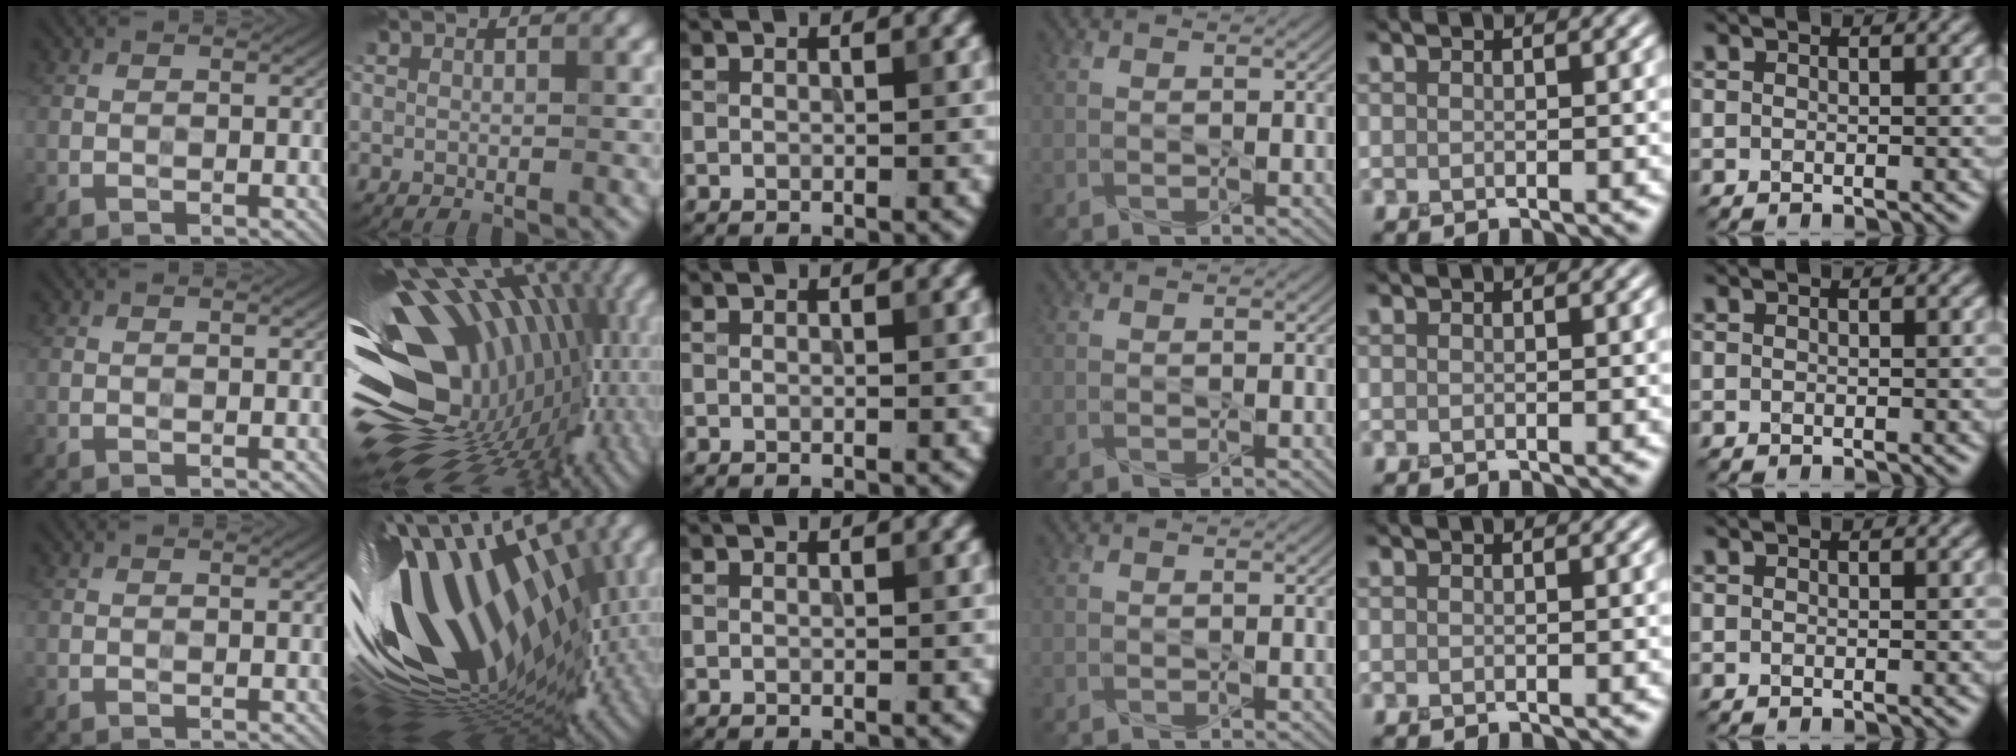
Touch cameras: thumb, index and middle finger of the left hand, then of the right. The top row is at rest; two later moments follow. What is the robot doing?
{"motion": "press", "object": "sticky note"}